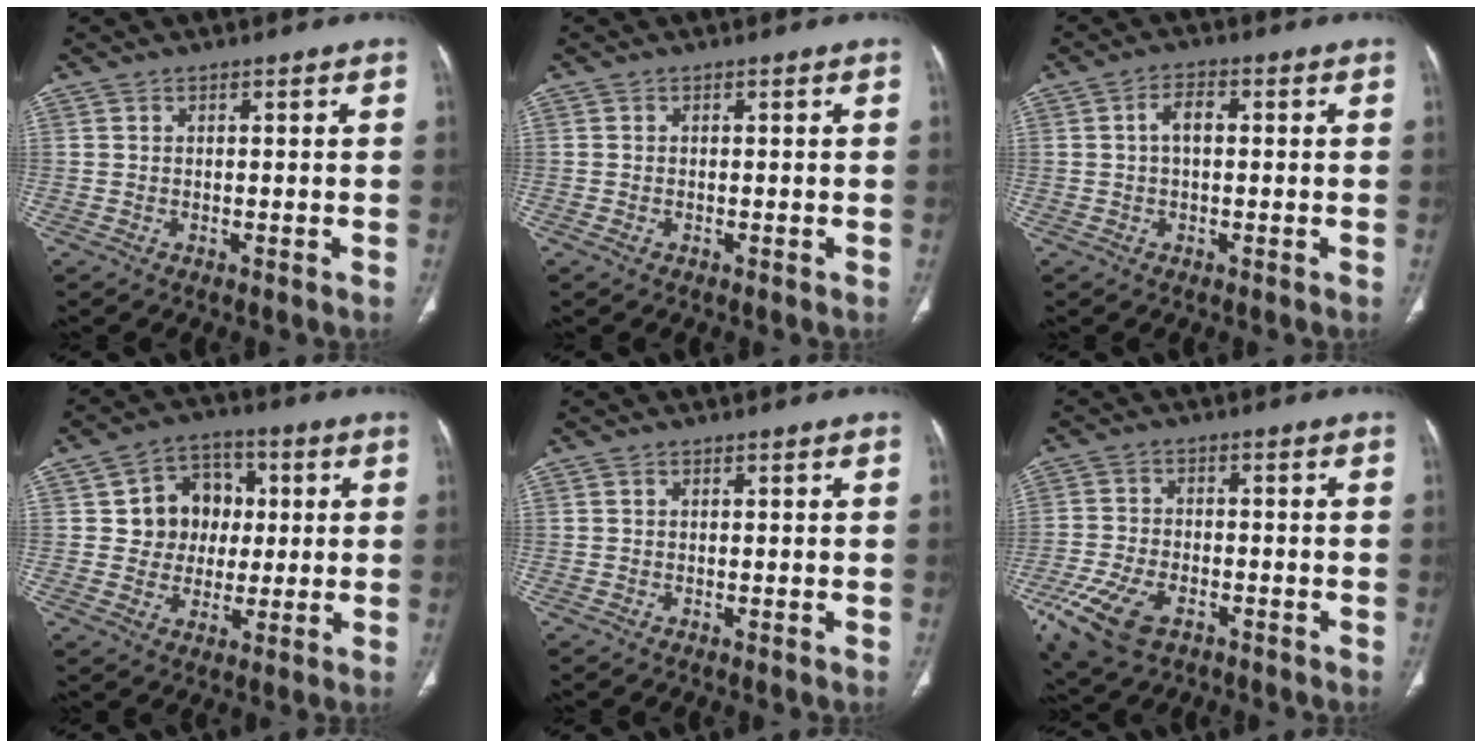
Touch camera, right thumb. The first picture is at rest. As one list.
[{"total": 0.5, "force": [-0.3, 0.3, 0.3], "torque": [-0.011, 0.002, -0.004]}, {"total": 3.8, "force": [0.4, 2.1, 3.1], "torque": [-0.057, 0.012, 0.003]}, {"total": 10.4, "force": [1.5, 9.3, 4.5], "torque": [-0.013, 0.008, 0.024]}, {"total": 0.0}, {"total": 11.7, "force": [-5.9, 6.4, 7.7], "torque": [-0.168, 0.008, -0.103]}]